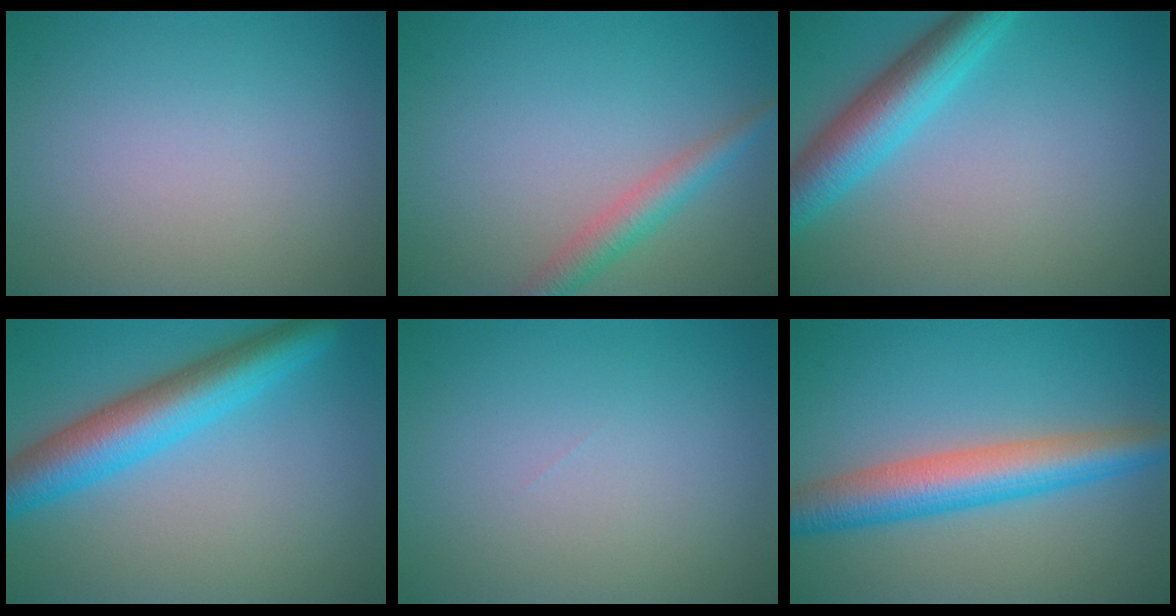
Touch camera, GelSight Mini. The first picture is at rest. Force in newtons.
{"total": 2.8, "press": 2.8, "slide": 0.2}
{"total": 5.6, "press": 5.6, "slide": 0.2}
{"total": 6.8, "press": 6.8, "slide": 0.2}
{"total": 0.0}
{"total": 6.3, "press": 6.3, "slide": 0.1}